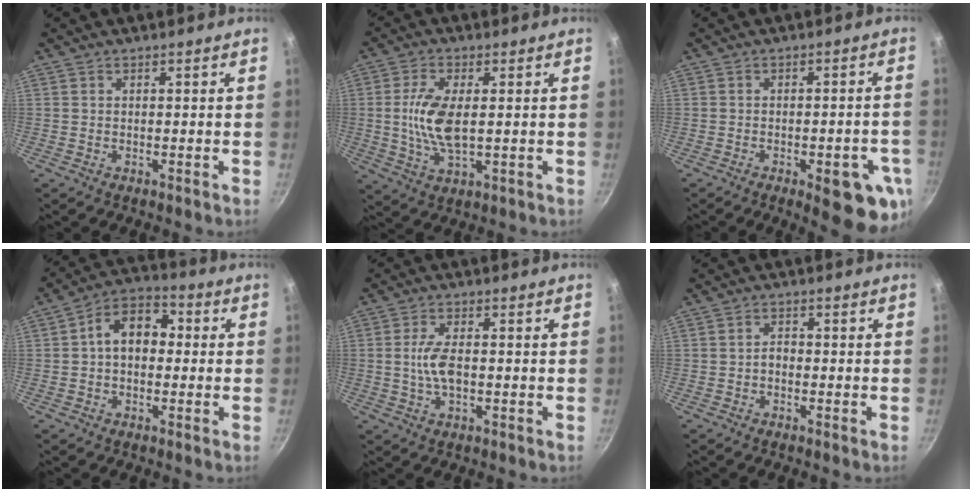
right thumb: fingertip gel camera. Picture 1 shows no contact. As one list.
[{"total": 9.4, "force": [0.5, 4.3, 8.3], "torque": [-0.167, -0.003, 0.011]}, {"total": 11.6, "force": [-4.5, 4.0, 9.9], "torque": [-0.093, 0.013, -0.051]}, {"total": 9.7, "force": [0.5, 6.9, 6.8], "torque": [-0.068, 0.031, -0.011]}, {"total": 5.5, "force": [-0.4, 2.6, 4.9], "torque": [-0.093, 0.008, -0.012]}, {"total": 1.7, "force": [-0.7, 1.1, 1.1], "torque": [-0.012, 0.014, -0.014]}]